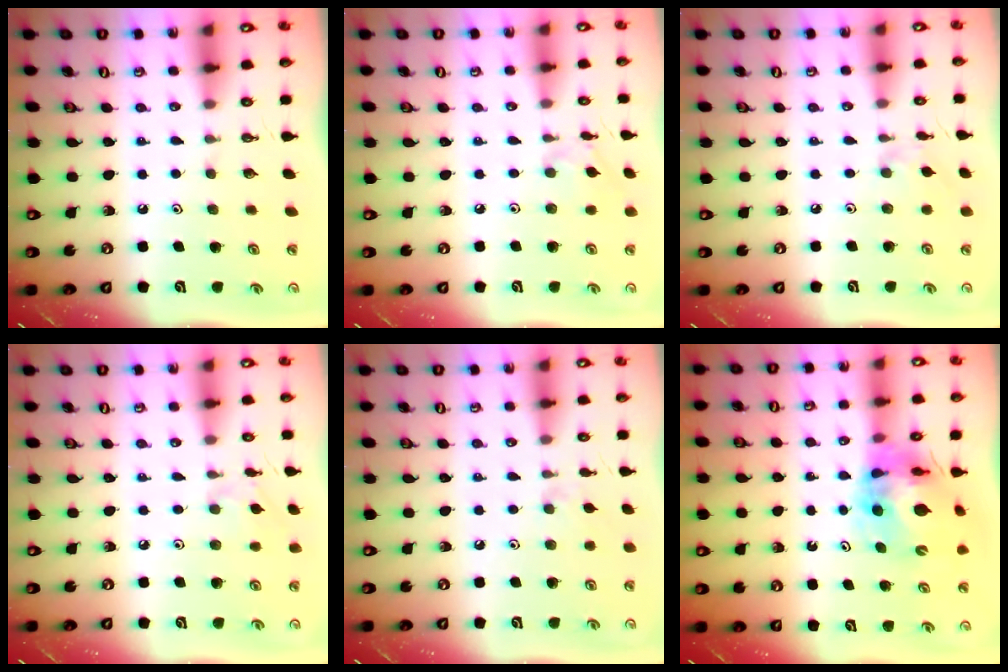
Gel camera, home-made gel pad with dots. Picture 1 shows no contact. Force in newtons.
{"total": 4.5, "press": 4.5, "slide": 0.4}
{"total": 1.2, "press": 1.1, "slide": 0.4}
{"total": 3.9, "press": 3.9, "slide": 0.6}
{"total": 3.2, "press": 3.2, "slide": 0.4}
{"total": 14.2, "press": 14.1, "slide": 1.7}